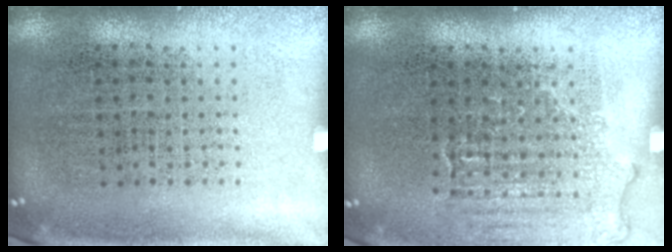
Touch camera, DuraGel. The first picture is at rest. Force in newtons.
{"total": 1.1, "press": 1.0, "slide": 0.1}